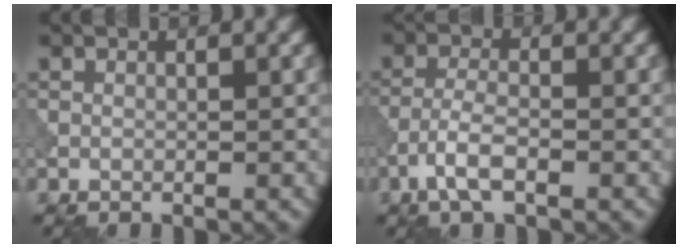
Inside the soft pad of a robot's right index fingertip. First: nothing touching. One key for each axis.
{"total": 3.0, "fx": -1.6, "fy": 0.9, "fz": 2.4, "tx": -0.054, "ty": 0.004, "tz": -0.038}